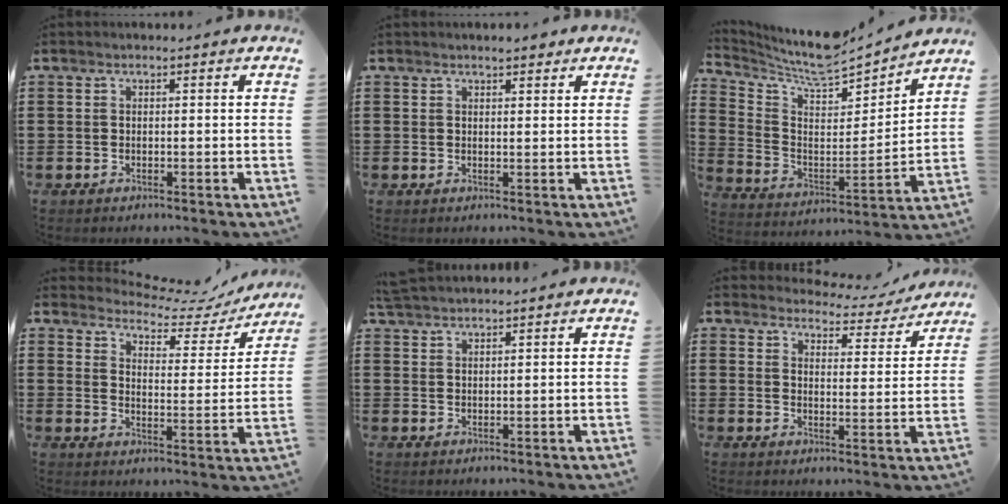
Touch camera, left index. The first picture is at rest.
{"total": 2.0, "force": [1.7, 0.4, 0.9], "torque": [-0.020, 0.004, 0.031]}
{"total": 8.2, "force": [7.5, 1.9, 2.8], "torque": [-0.091, -0.055, 0.129]}
{"total": 5.2, "force": [4.9, 1.5, 1.1], "torque": [-0.037, -0.035, 0.079]}
{"total": 2.5, "force": [2.5, 0.0, 0.4], "torque": [-0.014, 0.000, 0.049]}
{"total": 3.8, "force": [3.7, 0.7, 0.6], "torque": [-0.024, -0.024, 0.060]}